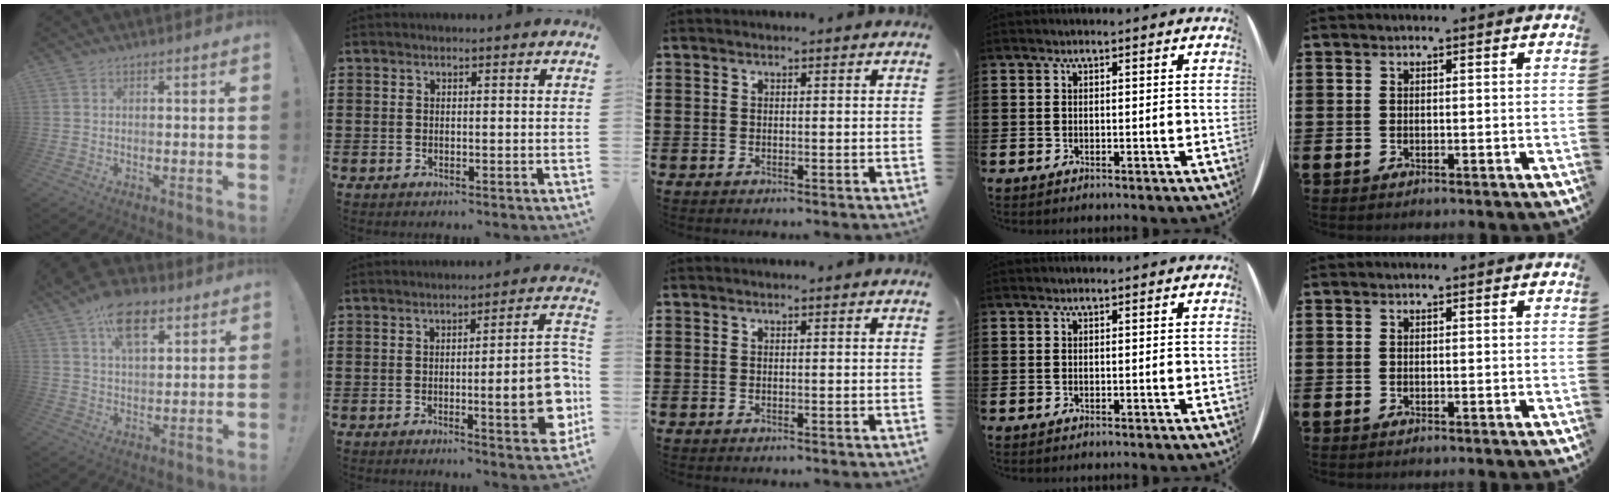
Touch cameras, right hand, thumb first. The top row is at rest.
{"thumb": {"total": 13.5, "force": [7.6, 7.3, 8.6], "torque": [-0.137, -0.023, 0.136]}, "index": {"total": 11.3, "force": [-2.1, 2.4, 10.8], "torque": [-0.141, -0.014, -0.033]}}